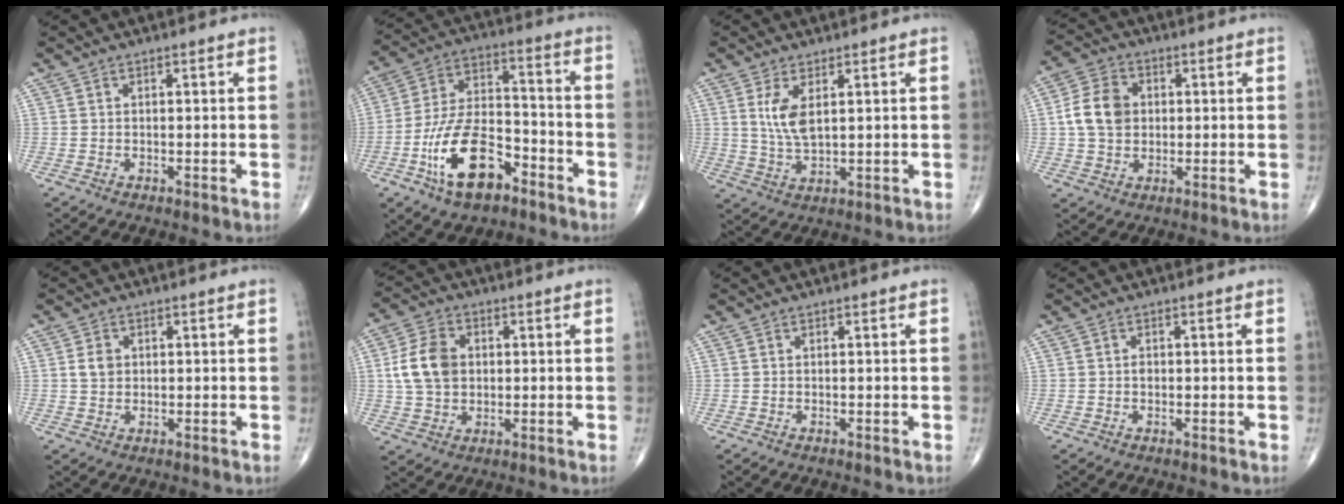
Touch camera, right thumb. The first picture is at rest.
{"total": 16.0, "force": [-7.9, 7.9, 11.5], "torque": [-0.199, 0.053, -0.141]}
{"total": 5.9, "force": [1.9, 2.5, 5.0], "torque": [-0.101, -0.013, 0.047]}
{"total": 8.7, "force": [0.8, 6.8, 5.3], "torque": [-0.085, 0.010, 0.009]}
{"total": 2.9, "force": [0.5, 2.3, 1.6], "torque": [-0.021, 0.000, 0.010]}
{"total": 9.4, "force": [1.1, 7.0, 6.3], "torque": [-0.108, 0.007, 0.020]}
{"total": 0.0}
{"total": 0.7, "force": [-0.1, 0.6, 0.5], "torque": [-0.005, 0.002, -0.003]}